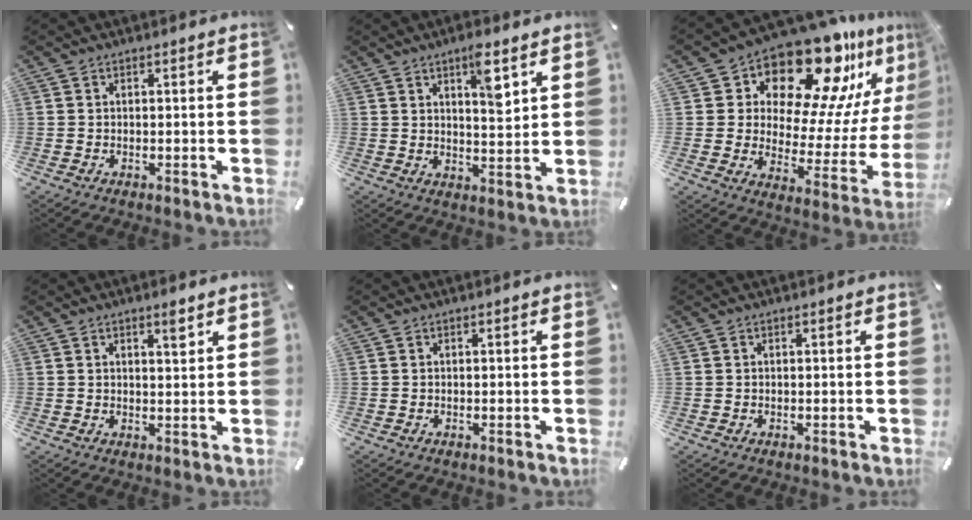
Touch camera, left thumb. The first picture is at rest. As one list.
[{"total": 6.9, "force": [4.4, 1.8, 5.0], "torque": [-0.071, -0.028, 0.070]}, {"total": 21.1, "force": [17.2, 8.3, 9.1], "torque": [-0.128, -0.153, 0.285]}, {"total": 2.9, "force": [2.0, 0.7, 2.0], "torque": [-0.029, -0.006, 0.031]}, {"total": 0.0}, {"total": 0.0}]